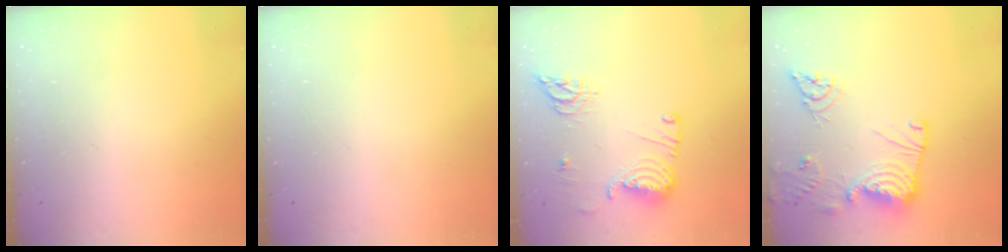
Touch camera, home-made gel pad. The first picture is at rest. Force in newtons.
{"total": 0.0}
{"total": 17.5, "press": 16.1, "slide": 6.9}
{"total": 18.1, "press": 18.0, "slide": 1.7}